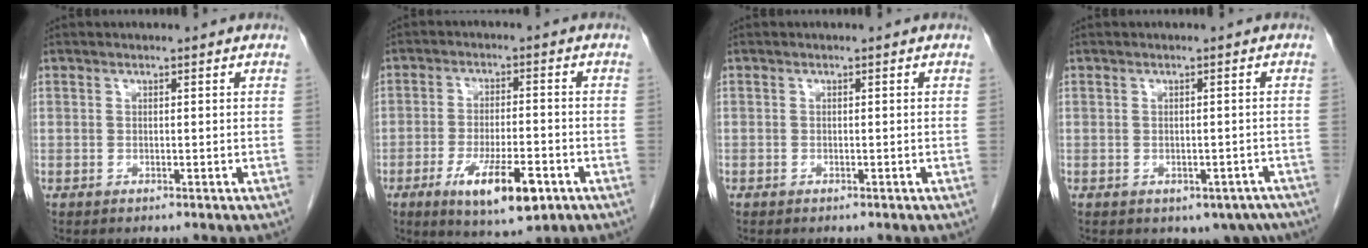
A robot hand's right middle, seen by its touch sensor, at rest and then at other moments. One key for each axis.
{"total": 10.2, "fx": -4.9, "fy": 2.6, "fz": 8.5, "tx": -0.149, "ty": -0.016, "tz": -0.071}
{"total": 0.0}
{"total": 5.4, "fx": -3.8, "fy": 3.4, "fz": 1.9, "tx": -0.003, "ty": 0.013, "tz": -0.044}